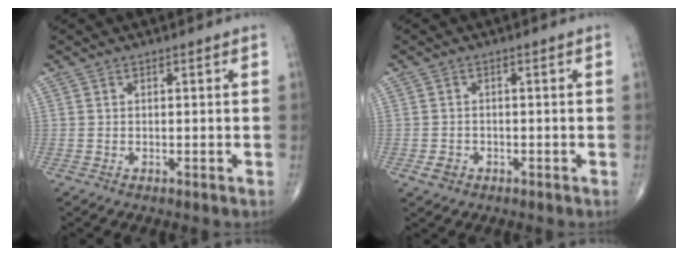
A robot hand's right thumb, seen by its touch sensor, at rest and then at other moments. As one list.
[{"total": 2.0, "force": [-0.9, 1.6, 0.8], "torque": [-0.011, 0.005, -0.013]}]